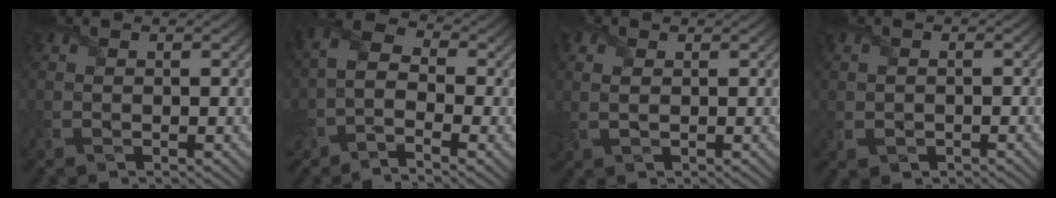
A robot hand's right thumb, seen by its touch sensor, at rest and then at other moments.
{"total": 5.4, "force": [-2.0, 3.0, 4.1], "torque": [-0.085, 0.009, -0.054]}
{"total": 2.5, "force": [0.6, 1.7, 1.7], "torque": [-0.054, 0.008, 0.011]}
{"total": 1.0, "force": [-0.6, 0.7, 0.2], "torque": [-0.008, -0.003, -0.011]}